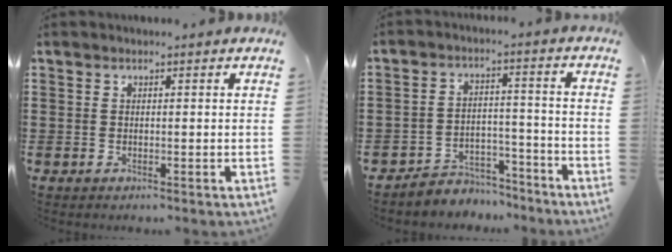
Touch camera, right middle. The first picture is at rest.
{"total": 4.7, "force": [-4.5, 1.1, -0.1], "torque": [-0.001, 0.013, -0.094]}